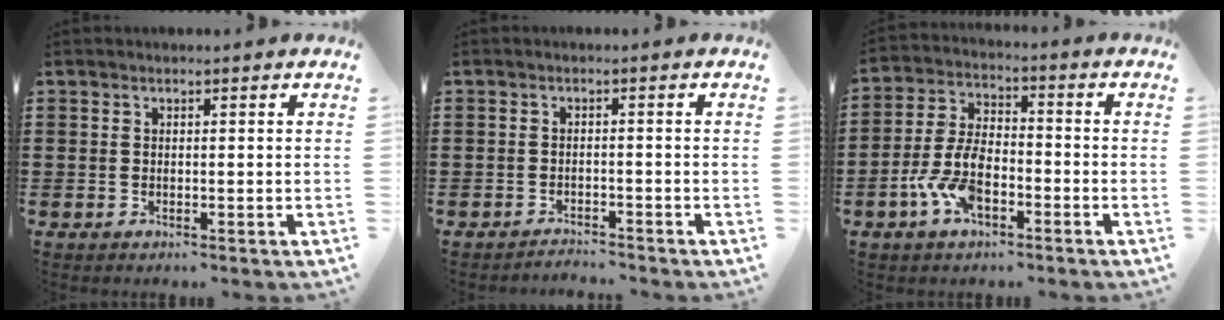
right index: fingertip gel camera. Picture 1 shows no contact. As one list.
[{"total": 2.0, "force": [-2.0, -0.1, -0.1], "torque": [-0.002, 0.000, -0.043]}, {"total": 8.2, "force": [-3.3, 4.0, 6.3], "torque": [-0.155, -0.001, -0.068]}]